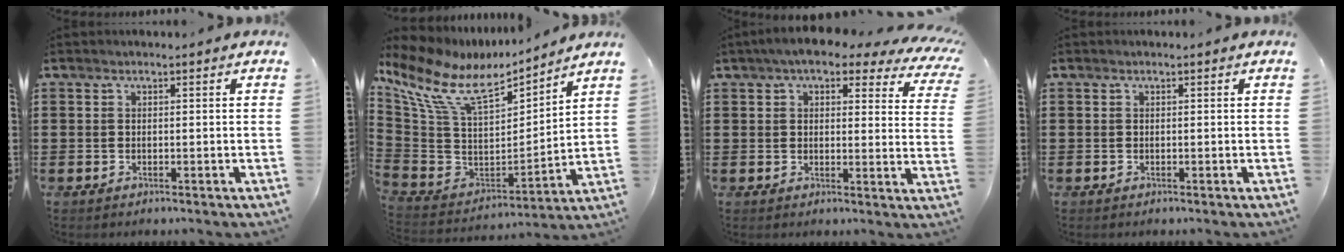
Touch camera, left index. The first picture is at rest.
{"total": 11.4, "force": [7.4, 4.5, 7.4], "torque": [-0.181, -0.049, 0.125]}
{"total": 5.8, "force": [4.4, 1.6, 3.3], "torque": [-0.073, -0.013, 0.076]}
{"total": 0.0}